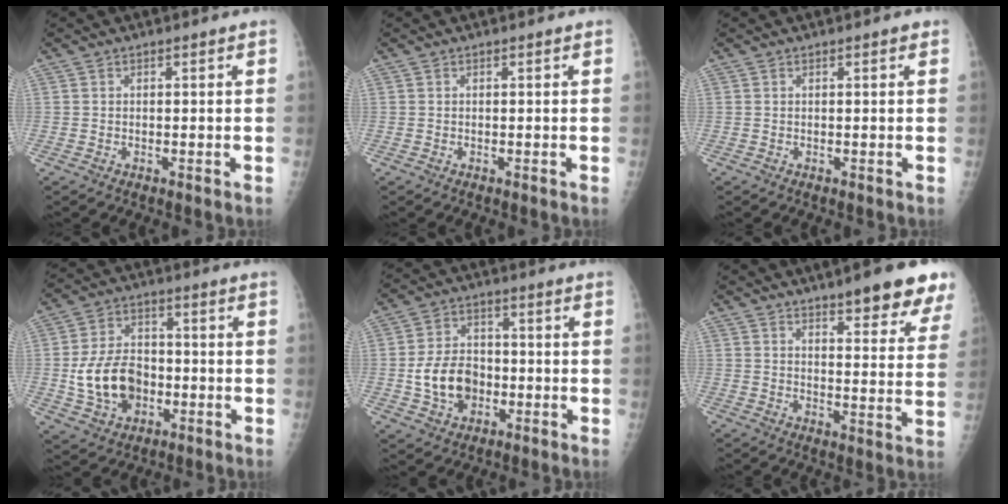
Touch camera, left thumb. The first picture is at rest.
{"total": 0.0}
{"total": 0.7, "force": [0.4, 0.2, 0.6], "torque": [-0.008, 0.001, 0.003]}
{"total": 12.2, "force": [-2.4, 9.0, 7.9], "torque": [-0.121, 0.018, -0.037]}
{"total": 10.1, "force": [-2.1, 7.7, 6.2], "torque": [-0.086, 0.017, -0.035]}
{"total": 15.4, "force": [11.0, 3.5, 10.1], "torque": [-0.099, -0.056, 0.136]}